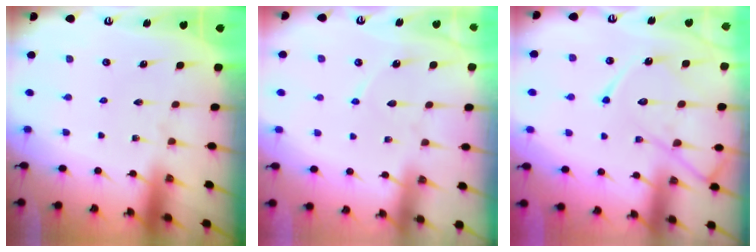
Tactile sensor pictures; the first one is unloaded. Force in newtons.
{"total": 4.0, "press": 4.0, "slide": 0.4}
{"total": 15.4, "press": 15.3, "slide": 1.4}